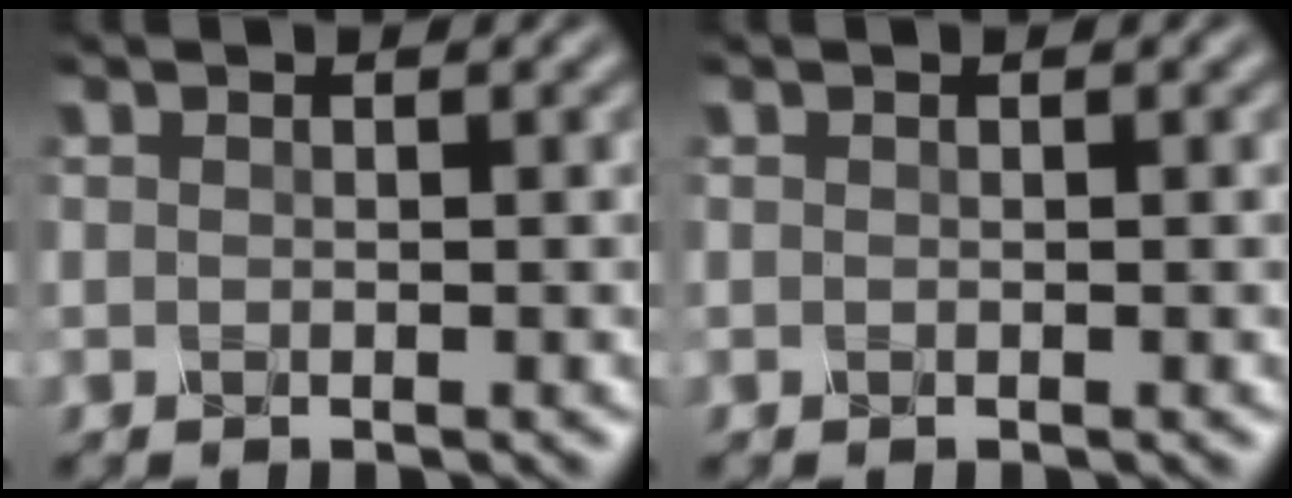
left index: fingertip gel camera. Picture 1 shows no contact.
{"total": 0.0}